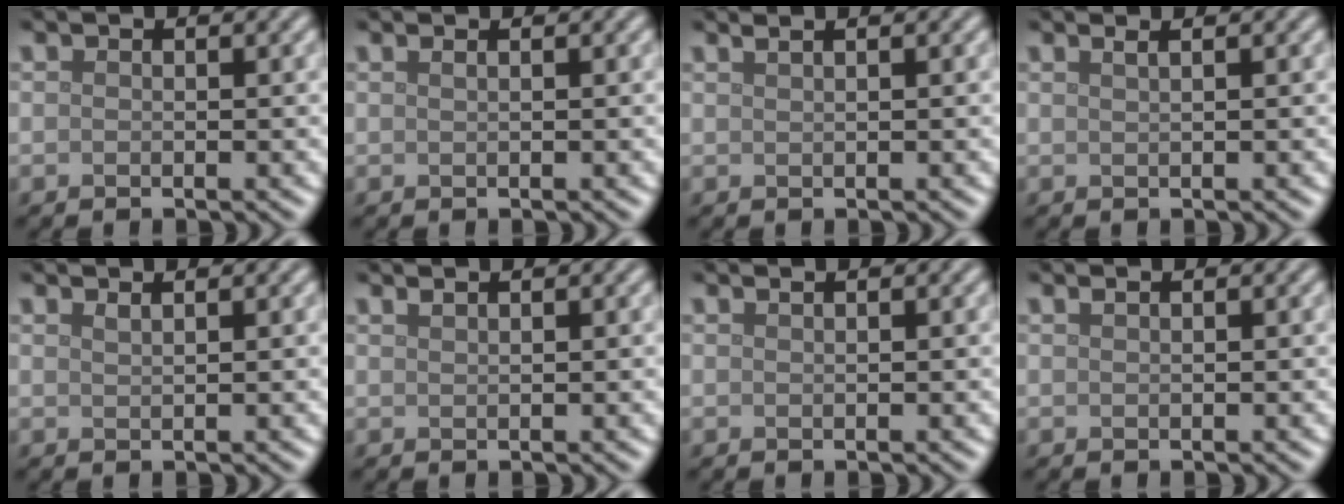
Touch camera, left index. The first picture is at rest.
{"total": 1.2, "force": [0.7, 0.6, 0.8], "torque": [-0.002, -0.004, 0.000]}
{"total": 2.6, "force": [1.7, 1.2, 1.5], "torque": [-0.001, 0.012, -0.004]}
{"total": 2.2, "force": [1.3, 1.1, 1.4], "torque": [0.002, 0.004, -0.009]}
{"total": 0.9, "force": [0.7, 0.3, 0.5], "torque": [-0.001, 0.000, 0.010]}
{"total": 1.0, "force": [0.8, 0.4, 0.5], "torque": [-0.003, 0.000, 0.007]}
{"total": 0.9, "force": [0.6, 0.3, 0.5], "torque": [-0.006, -0.001, 0.004]}
{"total": 0.7, "force": [0.5, 0.3, 0.4], "torque": [-0.005, 0.001, 0.006]}